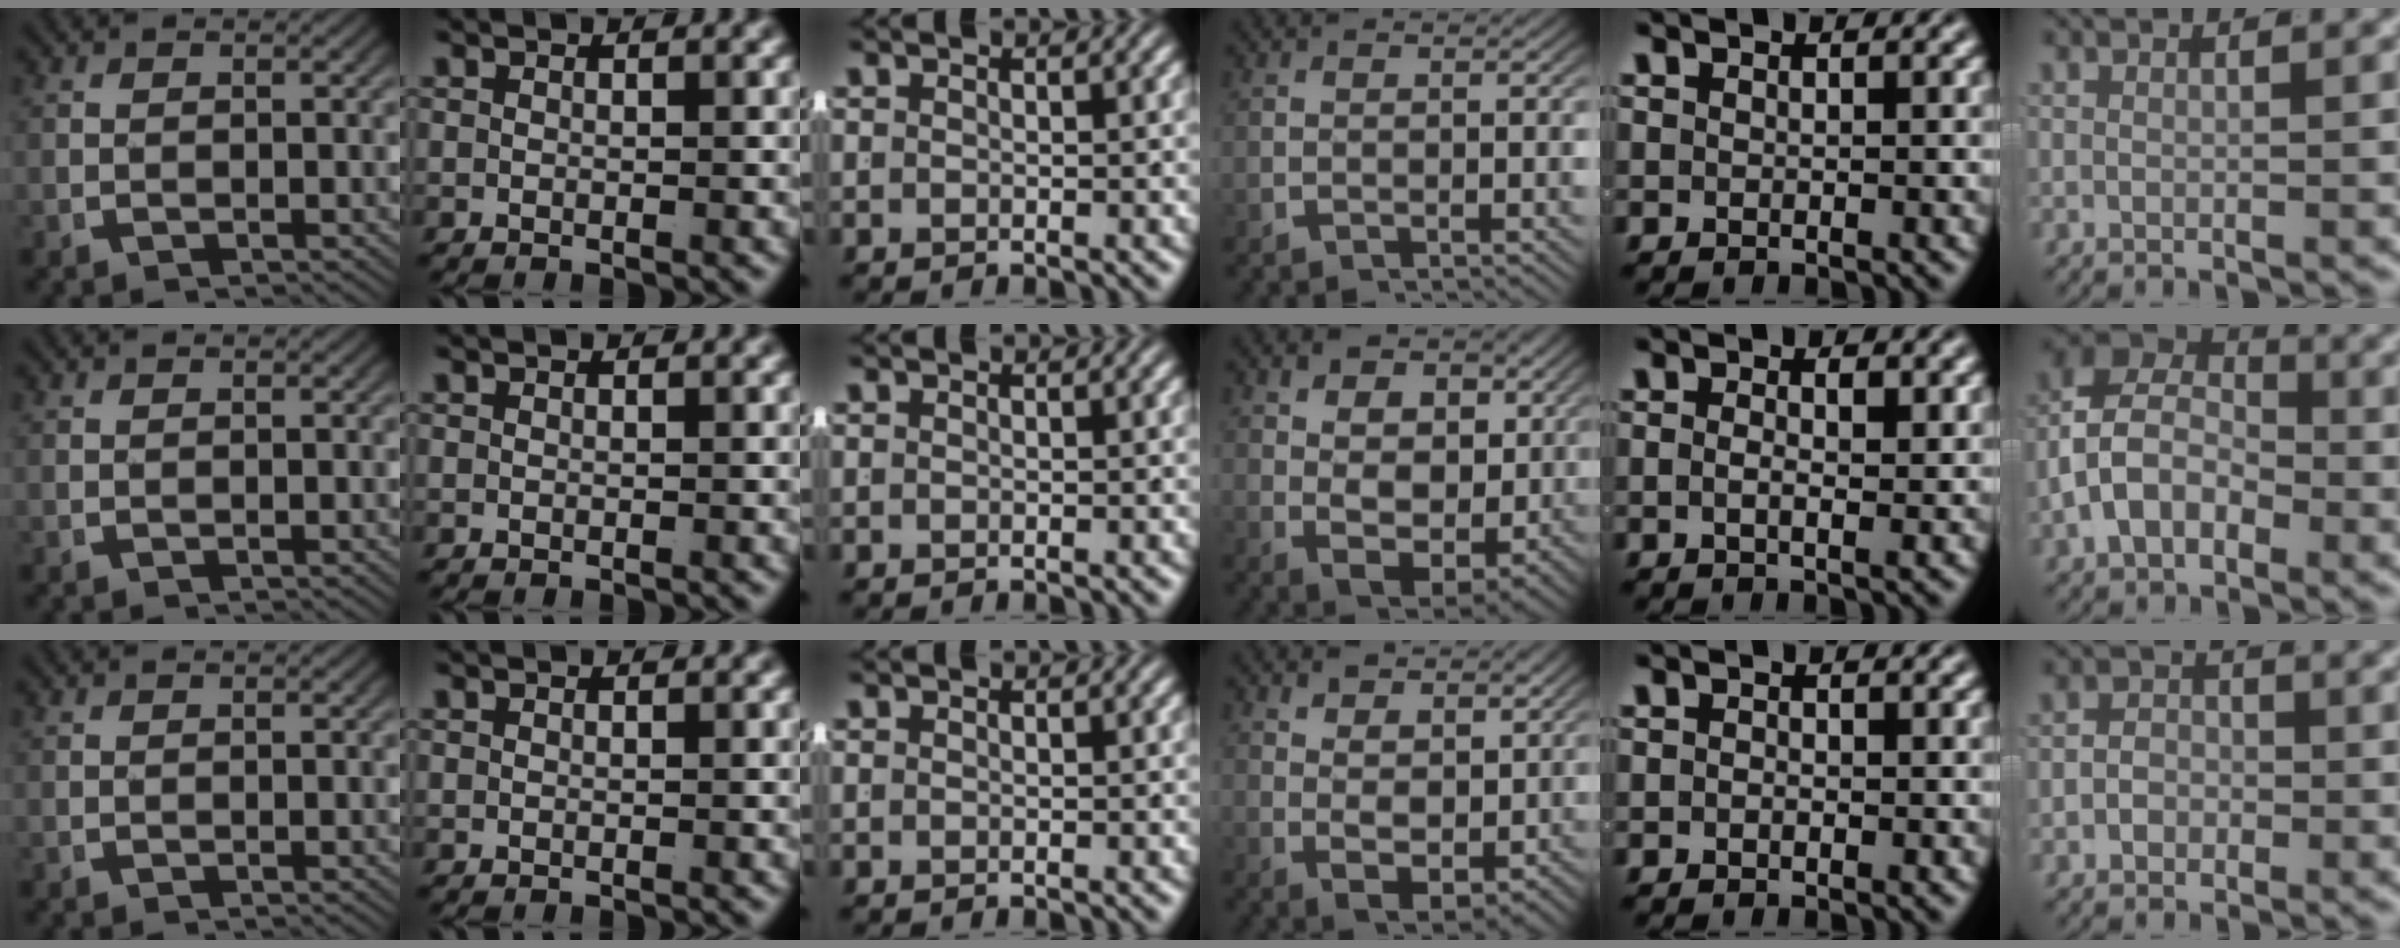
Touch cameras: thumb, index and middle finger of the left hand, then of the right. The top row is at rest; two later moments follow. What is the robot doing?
{"motion": "lift_and_place", "object": "shorts"}